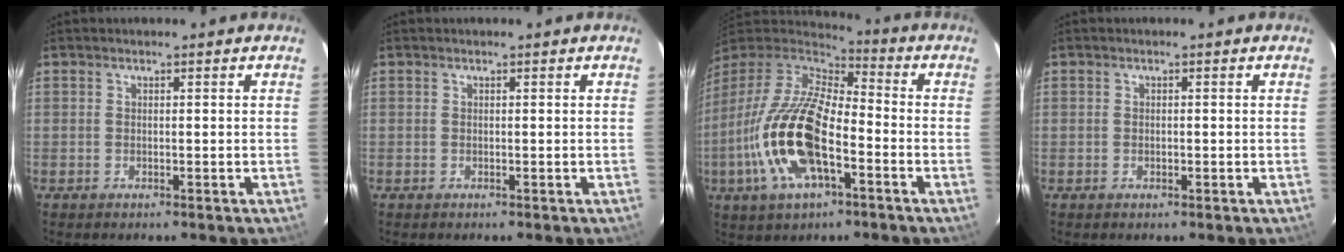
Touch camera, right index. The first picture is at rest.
{"total": 0.0}
{"total": 20.2, "force": [-6.5, 8.4, 17.2], "torque": [-0.362, -0.023, -0.129]}
{"total": 0.6, "force": [-0.1, 0.6, 0.2], "torque": [-0.002, 0.001, -0.002]}